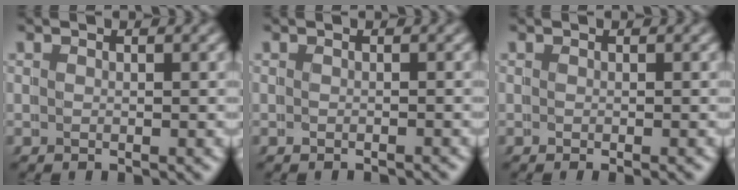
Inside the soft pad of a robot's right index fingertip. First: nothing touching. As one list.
[{"total": 0.9, "force": [-0.8, 0.1, 0.0], "torque": [0.007, 0.003, -0.013]}, {"total": 0.8, "force": [-0.5, 0.0, 0.6], "torque": [0.003, 0.004, -0.008]}]